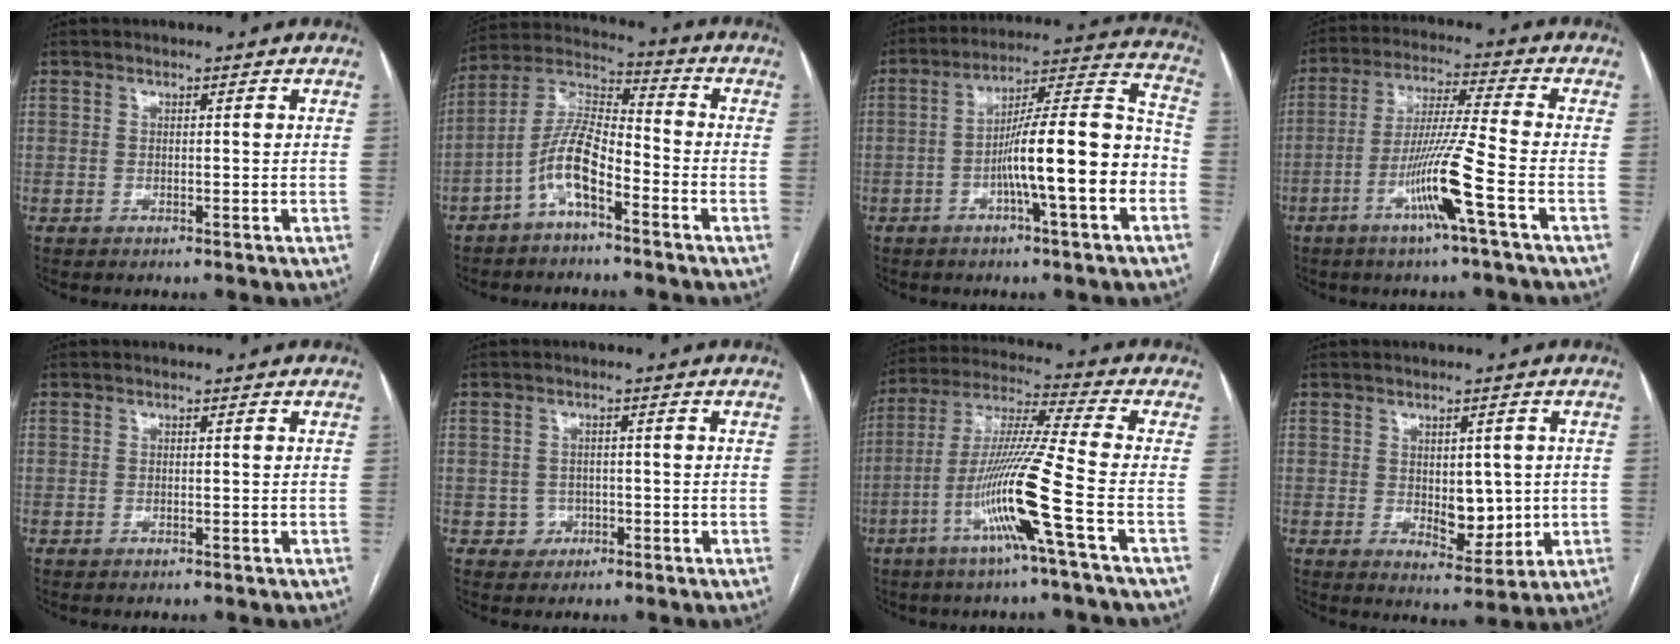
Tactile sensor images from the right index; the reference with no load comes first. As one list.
[{"total": 9.3, "force": [-4.6, 2.6, 7.6], "torque": [-0.166, 0.021, -0.093]}, {"total": 15.3, "force": [-4.3, 0.9, 14.6], "torque": [-0.226, 0.021, -0.072]}, {"total": 10.9, "force": [-4.6, -1.4, 9.8], "torque": [-0.191, -0.008, -0.092]}, {"total": 0.0}, {"total": 2.5, "force": [-0.8, 2.3, 0.0], "torque": [0.013, 0.011, -0.010]}, {"total": 14.3, "force": [-5.4, -1.9, 13.0], "torque": [-0.258, -0.010, -0.109]}, {"total": 6.1, "force": [0.0, 3.3, 5.1], "torque": [-0.065, -0.002, 0.013]}]